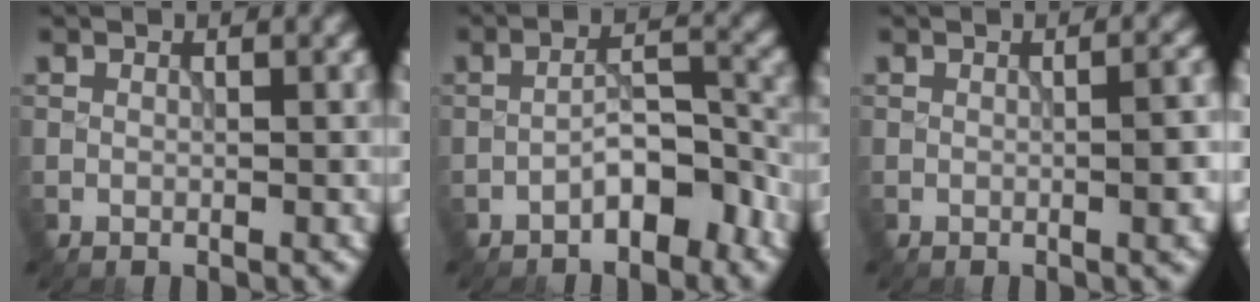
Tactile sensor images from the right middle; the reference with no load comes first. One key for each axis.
{"total": 4.0, "fx": -2.5, "fy": 1.3, "fz": 2.8, "tx": -0.042, "ty": 0.016, "tz": -0.045}
{"total": 3.8, "fx": -0.3, "fy": 1.2, "fz": 3.6, "tx": -0.036, "ty": 0.004, "tz": 0.003}